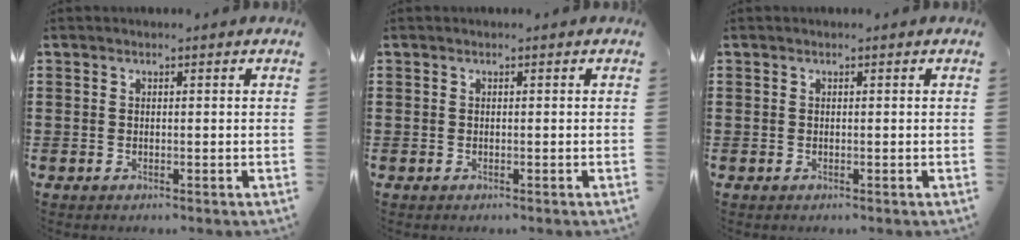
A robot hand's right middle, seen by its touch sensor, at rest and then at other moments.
{"total": 0.0}
{"total": 0.0}